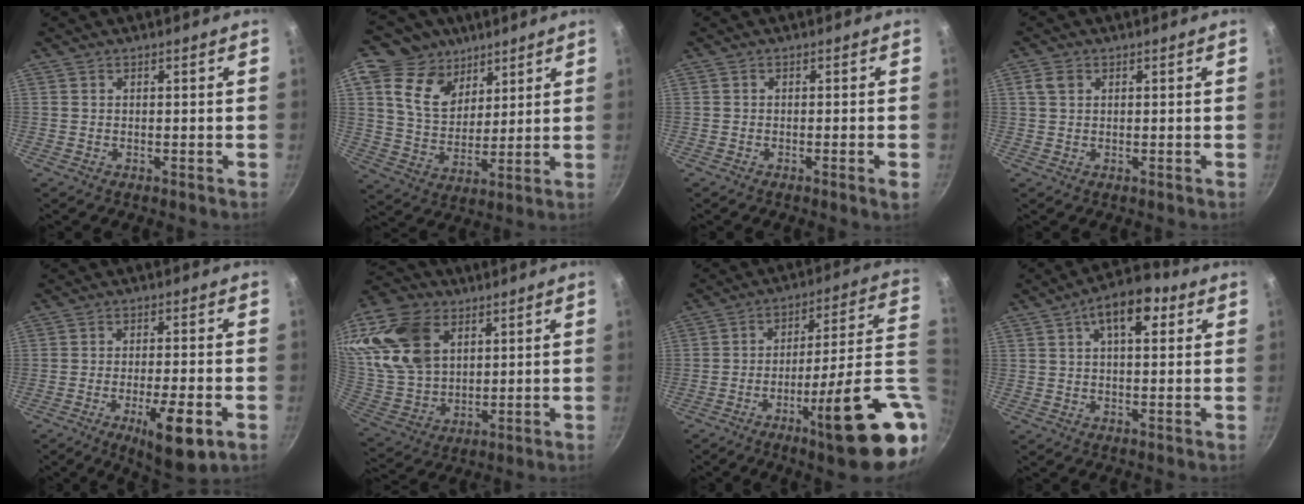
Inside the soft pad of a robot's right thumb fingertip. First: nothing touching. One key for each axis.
{"total": 14.5, "fx": 7.8, "fy": 10.3, "fz": 6.5, "tx": -0.081, "ty": -0.038, "tz": 0.141}
{"total": 1.9, "fx": -0.8, "fy": -0.1, "fz": 1.7, "tx": -0.035, "ty": 0.001, "tz": -0.013}
{"total": 2.6, "fx": 0.9, "fy": 2.0, "fz": 1.4, "tx": -0.018, "ty": 0.004, "tz": 0.016}
{"total": 11.1, "fx": -4.4, "fy": 2.9, "fz": 9.7, "tx": -0.148, "ty": 0.009, "tz": -0.062}
{"total": 19.8, "fx": 7.3, "fy": 14.1, "fz": 11.8, "tx": -0.218, "ty": -0.016, "tz": 0.147}
{"total": 23.7, "fx": -7.0, "fy": 4.3, "fz": 22.2, "tx": -0.272, "ty": 0.018, "tz": -0.102}
{"total": 9.4, "fx": 3.5, "fy": 4.8, "fz": 7.3, "tx": -0.090, "ty": 0.008, "tz": 0.042}